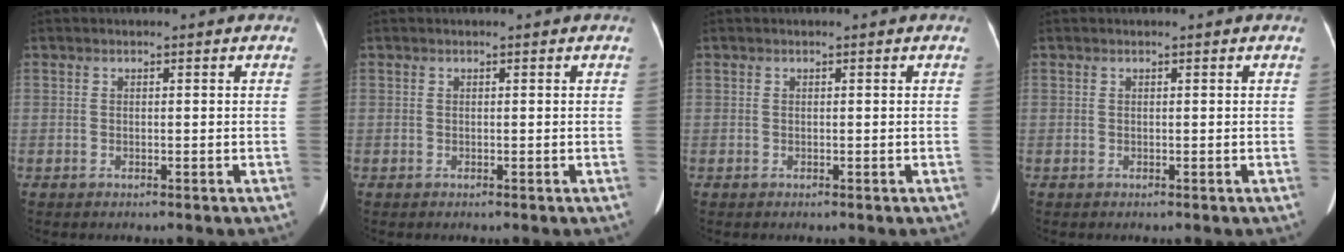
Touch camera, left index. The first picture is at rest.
{"total": 0.0}
{"total": 0.0}
{"total": 0.0}